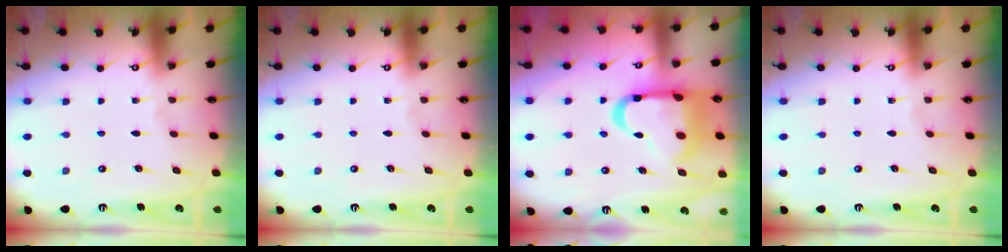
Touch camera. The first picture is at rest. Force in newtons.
{"total": 0.0}
{"total": 19.2, "press": 19.0, "slide": 2.3}
{"total": 0.0}